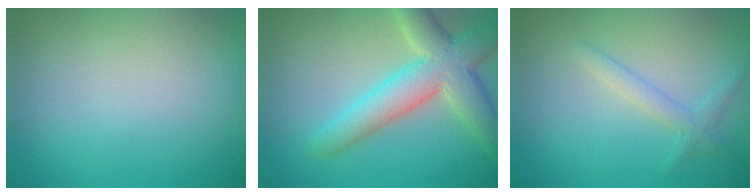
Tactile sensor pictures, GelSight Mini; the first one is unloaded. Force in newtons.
{"total": 6.7, "press": 6.7, "slide": 0.6}
{"total": 1.7, "press": 1.6, "slide": 0.2}